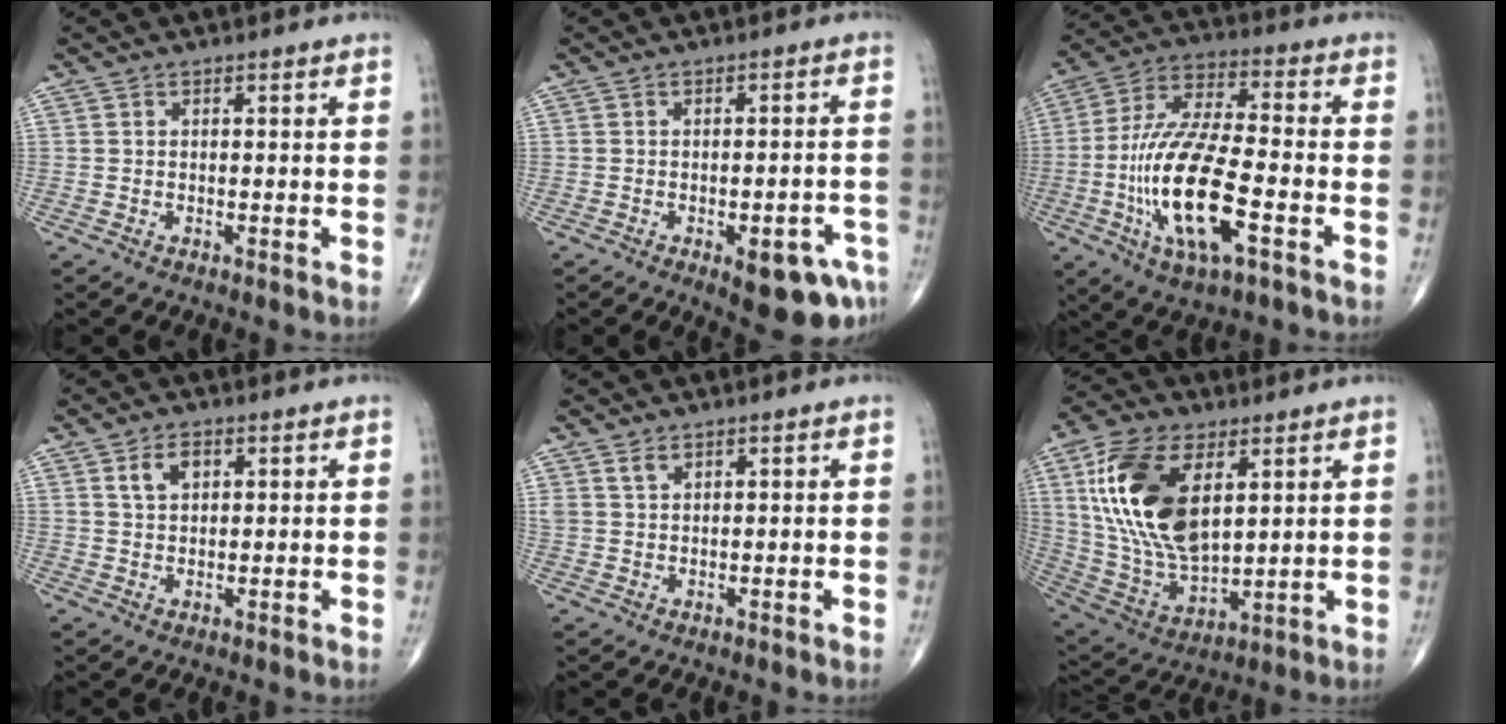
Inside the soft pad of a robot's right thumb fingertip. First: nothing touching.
{"total": 9.5, "force": [-5.0, 3.3, 7.4], "torque": [-0.072, 0.022, -0.055]}
{"total": 19.7, "force": [-5.7, 7.1, 17.5], "torque": [-0.354, 0.025, -0.099]}
{"total": 4.1, "force": [1.8, 2.6, 2.7], "torque": [-0.040, -0.003, 0.034]}
{"total": 2.1, "force": [1.5, 1.2, 0.9], "torque": [-0.012, -0.007, 0.033]}
{"total": 21.2, "force": [6.5, 11.1, 16.9], "torque": [-0.324, -0.025, 0.126]}